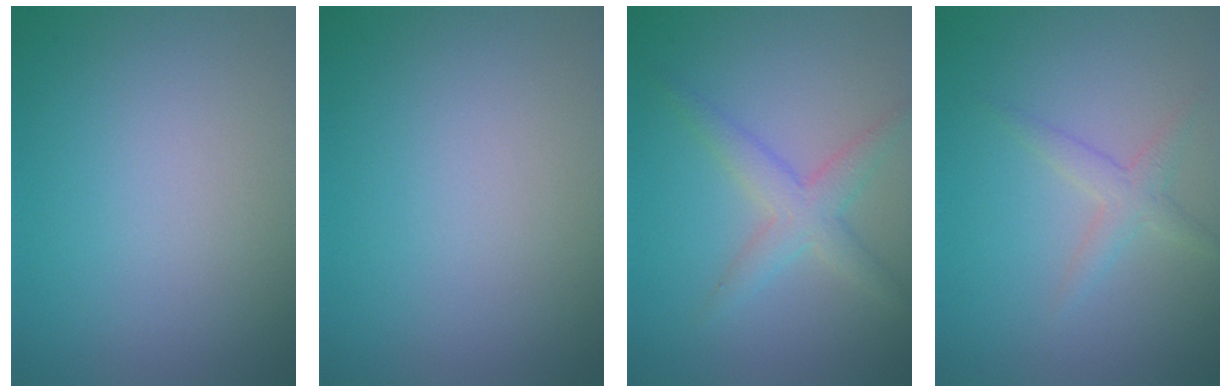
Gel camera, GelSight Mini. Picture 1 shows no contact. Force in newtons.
{"total": 0.0}
{"total": 2.9, "press": 2.9, "slide": 0.1}
{"total": 1.8, "press": 1.8, "slide": 0.1}